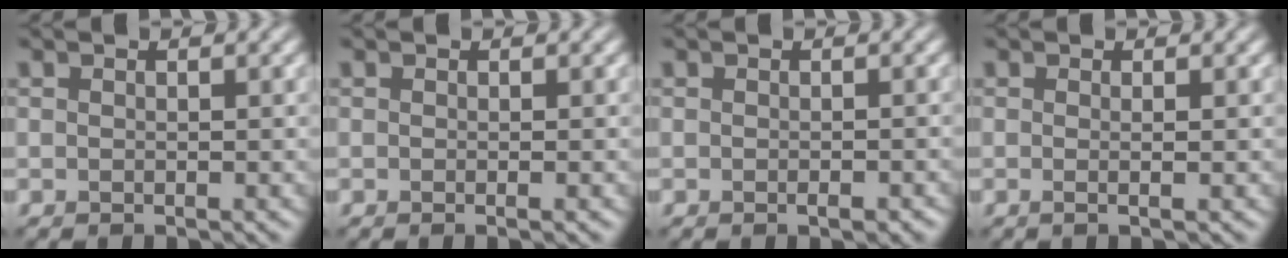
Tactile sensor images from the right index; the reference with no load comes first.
{"total": 0.7, "force": [-0.2, 0.2, 0.7], "torque": [-0.007, -0.005, -0.004]}
{"total": 1.1, "force": [-0.6, 0.3, 0.9], "torque": [-0.014, -0.004, -0.007]}
{"total": 1.3, "force": [-0.1, 0.3, 1.3], "torque": [-0.015, -0.002, -0.006]}